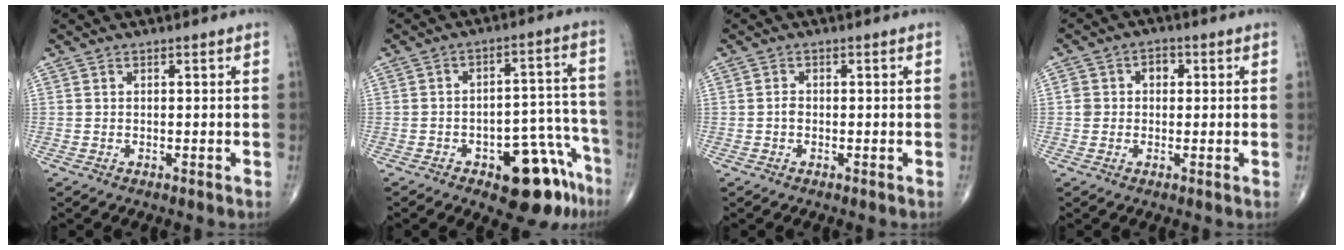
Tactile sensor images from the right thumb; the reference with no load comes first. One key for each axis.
{"total": 14.0, "fx": -8.2, "fy": 5.8, "fz": 9.8, "tx": -0.077, "ty": 0.074, "tz": -0.106}
{"total": 1.0, "fx": -0.3, "fy": 0.7, "fz": 0.6, "tx": -0.008, "ty": 0.002, "tz": -0.008}
{"total": 4.3, "fx": 0.6, "fy": 3.7, "fz": 2.2, "tx": -0.014, "ty": 0.014, "tz": 0.007}